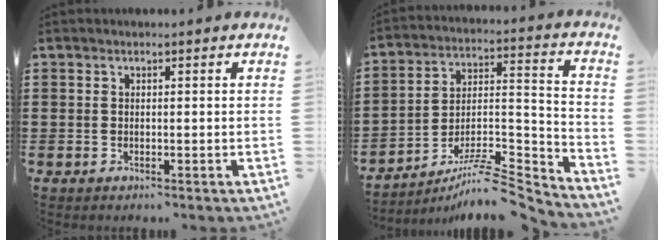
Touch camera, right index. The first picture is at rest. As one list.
[{"total": 7.7, "force": [-6.5, 1.6, 3.9], "torque": [-0.055, 0.010, -0.125]}]